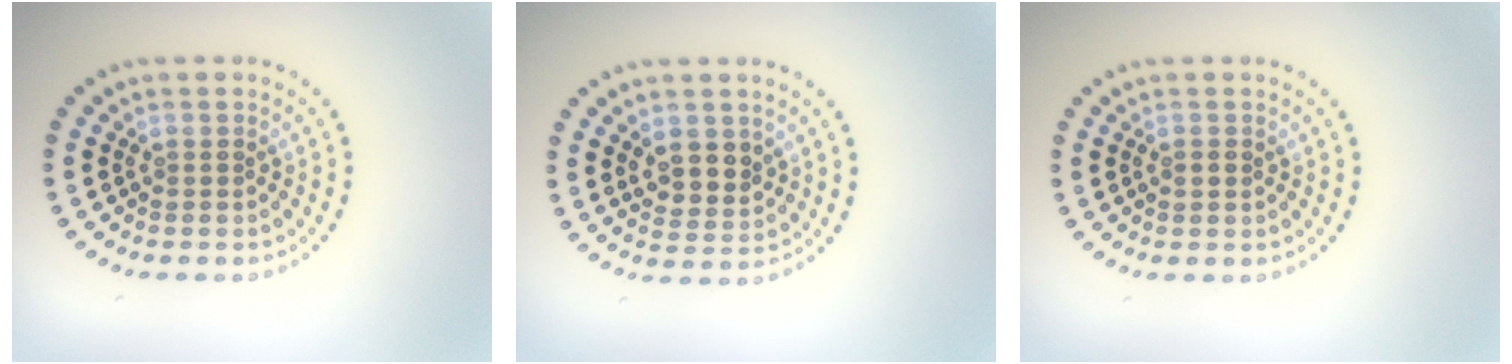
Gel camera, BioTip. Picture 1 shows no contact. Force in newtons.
{"total": 2.7, "press": 2.5, "slide": 1.1}
{"total": 0.9, "press": 0.9, "slide": 0.1}